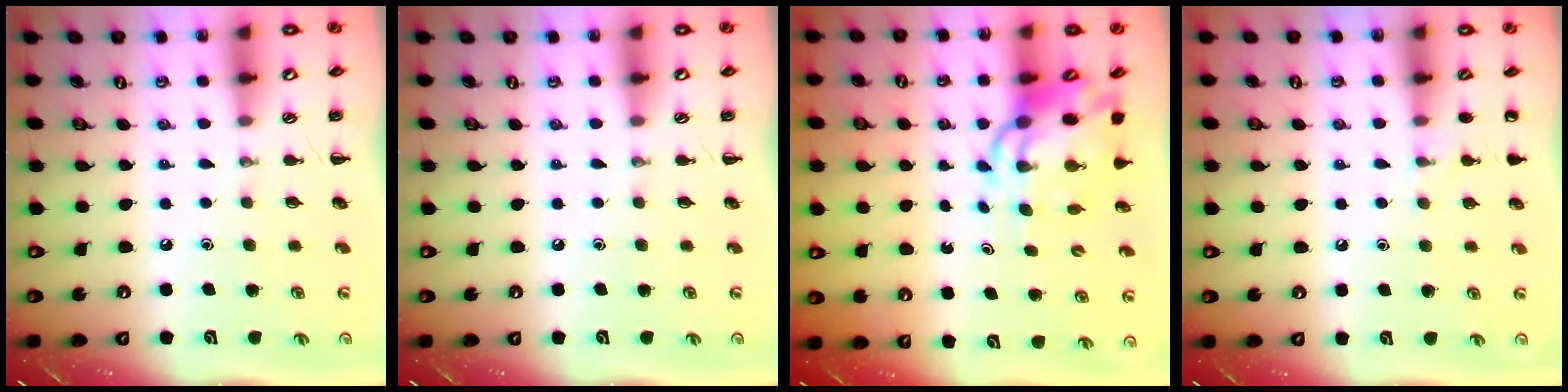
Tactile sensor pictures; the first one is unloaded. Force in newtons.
{"total": 0.0}
{"total": 10.5, "press": 10.1, "slide": 2.8}
{"total": 5.6, "press": 5.2, "slide": 1.9}